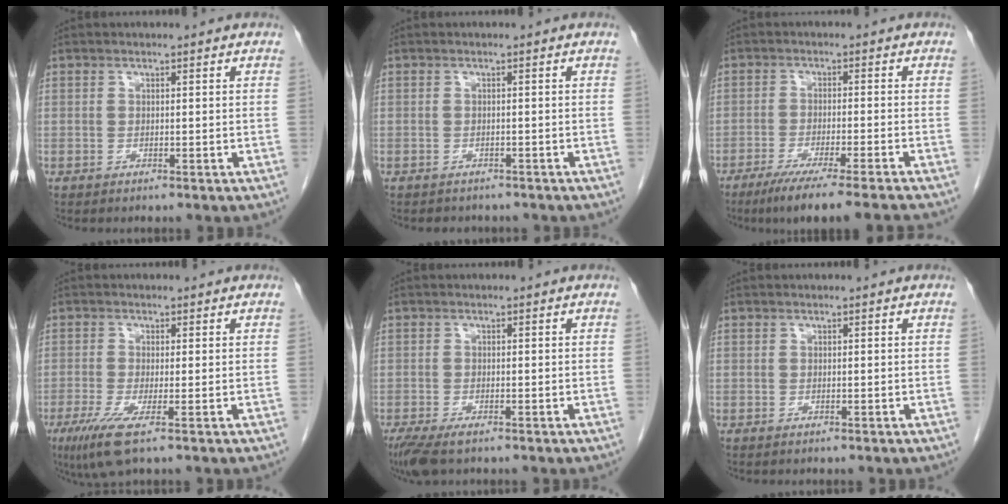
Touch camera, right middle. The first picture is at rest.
{"total": 3.6, "force": [-3.1, 1.6, 0.7], "torque": [-0.015, 0.001, -0.037]}
{"total": 10.8, "force": [-8.9, -1.4, 6.0], "torque": [-0.073, -0.035, -0.138]}
{"total": 5.2, "force": [-2.6, 0.4, 4.5], "torque": [-0.093, -0.019, -0.048]}
{"total": 4.7, "force": [-3.2, 1.3, 3.1], "torque": [-0.061, -0.014, -0.056]}
{"total": 0.0}